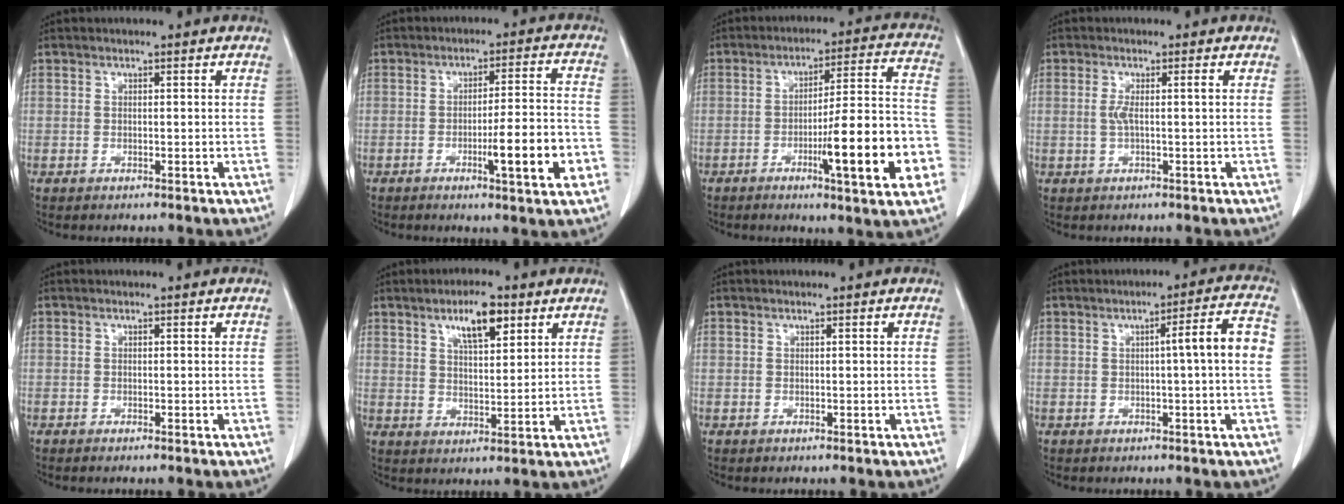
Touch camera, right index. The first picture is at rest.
{"total": 10.0, "force": [-3.5, 0.5, 9.3], "torque": [-0.135, -0.002, -0.052]}
{"total": 16.2, "force": [-5.5, 1.1, 15.2], "torque": [-0.205, 0.005, -0.079]}
{"total": 2.3, "force": [0.0, 0.0, 2.3], "torque": [-0.048, 0.004, 0.001]}
{"total": 0.6, "force": [-0.5, 0.0, 0.4], "torque": [-0.009, -0.002, -0.007]}
{"total": 7.0, "force": [4.0, 2.0, 5.4], "torque": [-0.095, 0.003, 0.068]}
{"total": 0.0}
{"total": 6.3, "force": [0.1, -0.4, 6.2], "torque": [-0.083, 0.010, -0.002]}